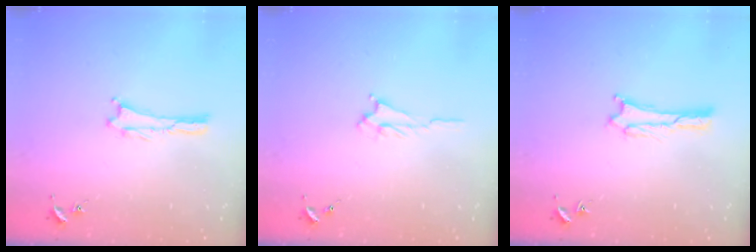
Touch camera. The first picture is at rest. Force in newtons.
{"total": 1.6, "press": 1.5, "slide": 0.4}
{"total": 1.9, "press": 1.9, "slide": 0.1}